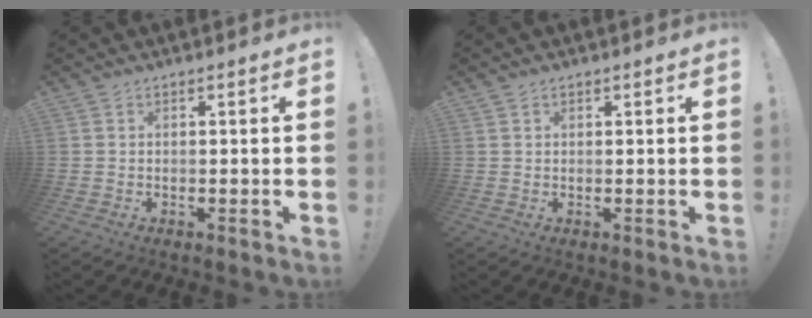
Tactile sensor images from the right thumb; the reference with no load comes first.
{"total": 0.7, "force": [0.5, 0.5, 0.1], "torque": [0.005, -0.002, 0.007]}